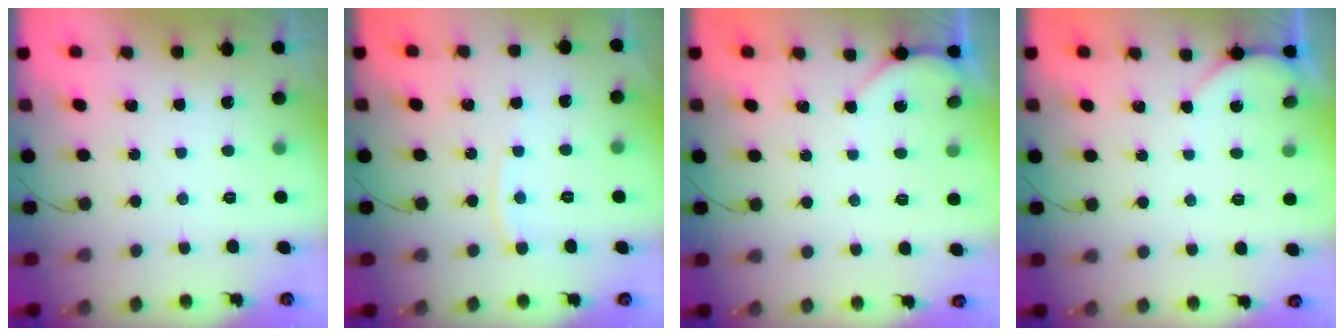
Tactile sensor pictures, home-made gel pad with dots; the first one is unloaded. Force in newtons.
{"total": 3.2, "press": 3.2, "slide": 0.4}
{"total": 1.8, "press": 1.8, "slide": 0.2}
{"total": 1.8, "press": 1.8, "slide": 0.2}